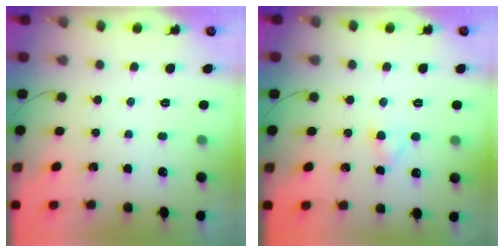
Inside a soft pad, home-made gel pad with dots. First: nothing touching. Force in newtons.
{"total": 2.8, "press": 2.6, "slide": 1.1}